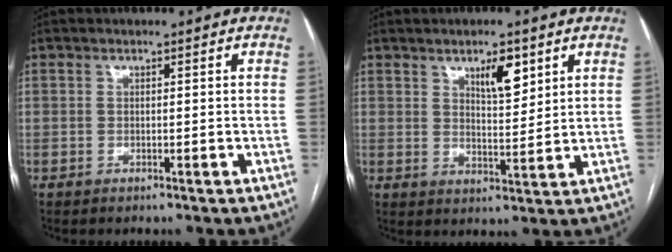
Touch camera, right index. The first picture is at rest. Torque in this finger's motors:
{"motor_torque": [0.17, 0.13, 0.08, 0.06]}